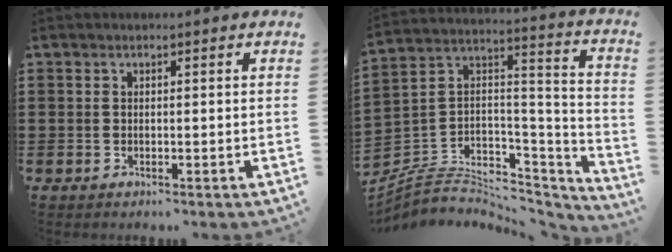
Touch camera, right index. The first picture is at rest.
{"total": 4.9, "force": [-2.8, 3.5, 1.9], "torque": [-0.054, -0.013, -0.056]}